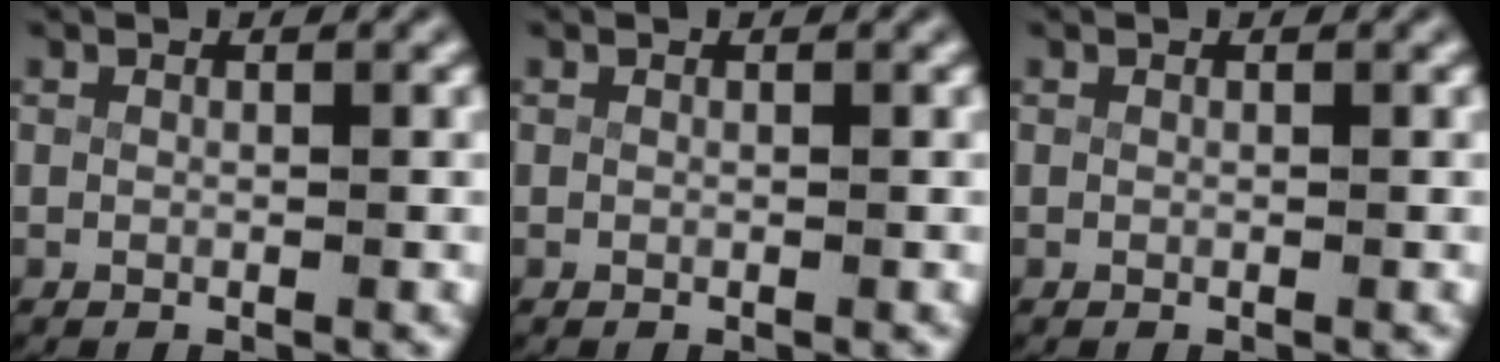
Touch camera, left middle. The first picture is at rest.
{"total": 0.0}
{"total": 0.0}